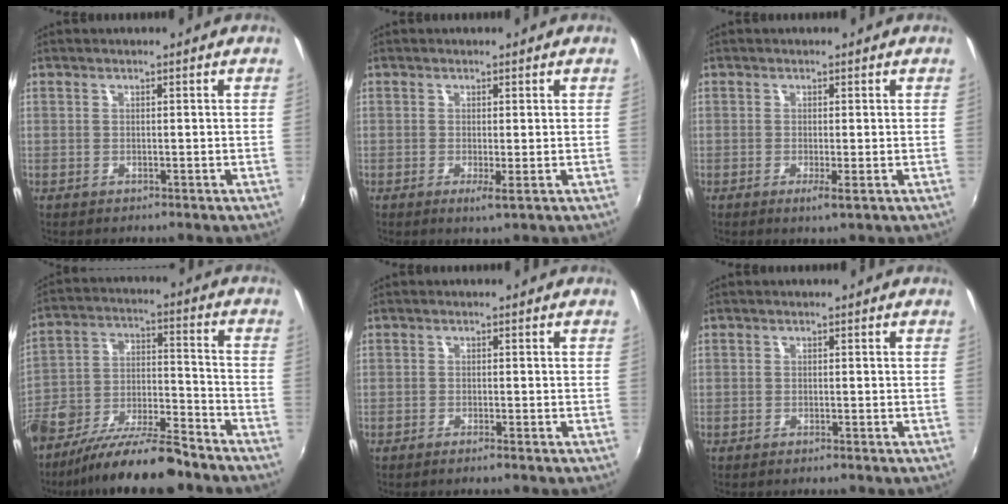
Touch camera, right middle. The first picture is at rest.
{"total": 1.8, "force": [-0.3, -0.2, 1.7], "torque": [-0.034, -0.006, -0.005]}
{"total": 1.7, "force": [-0.5, -0.2, 1.6], "torque": [-0.033, -0.006, -0.009]}
{"total": 16.5, "force": [-11.2, 5.2, 10.9], "torque": [-0.221, -0.023, -0.193]}
{"total": 1.5, "force": [-1.2, -0.2, 0.9], "torque": [-0.023, -0.002, -0.026]}
{"total": 0.7, "force": [-0.6, 0.0, 0.3], "torque": [-0.005, -0.002, -0.013]}